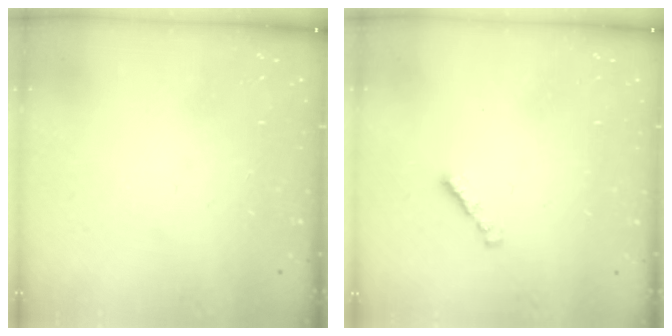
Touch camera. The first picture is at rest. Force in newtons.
{"total": 1.0, "press": 0.8, "slide": 0.5}